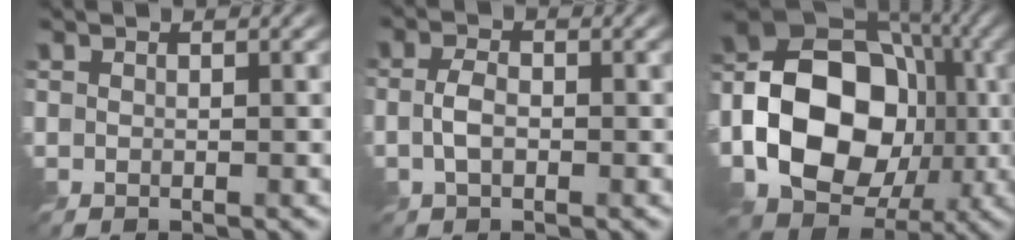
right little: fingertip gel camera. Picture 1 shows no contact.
{"total": 2.2, "force": [-0.7, 1.3, 1.7], "torque": [-0.037, 0.002, -0.017]}
{"total": 15.2, "force": [-3.0, 11.4, 9.6], "torque": [-0.165, 0.003, -0.066]}